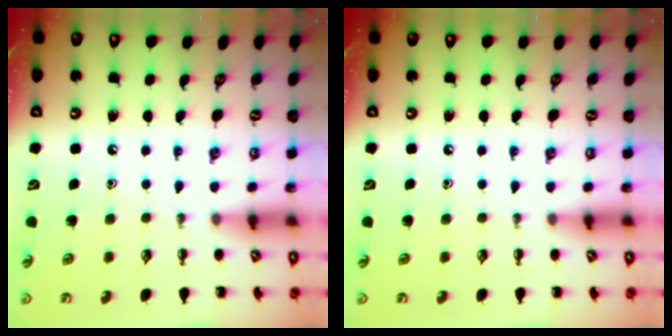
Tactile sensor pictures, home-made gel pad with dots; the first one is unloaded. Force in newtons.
{"total": 0.0}